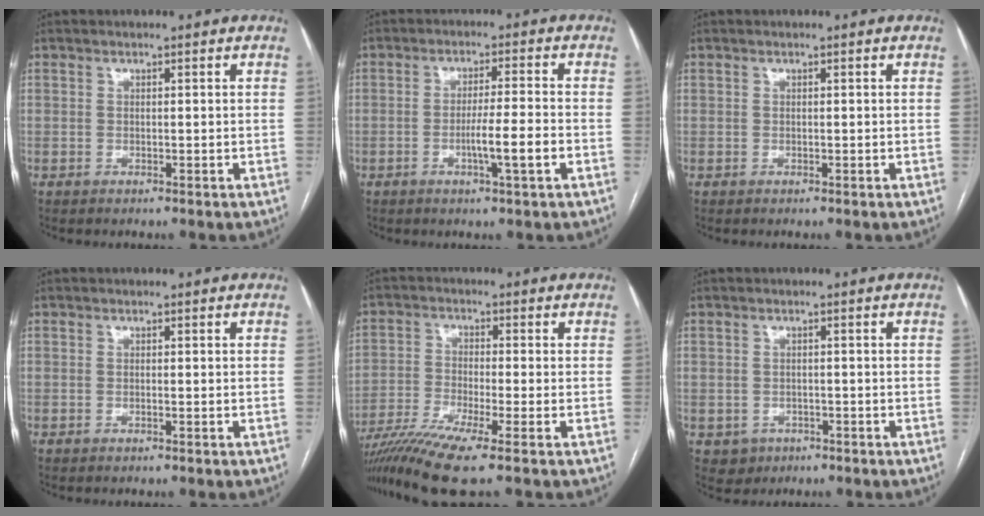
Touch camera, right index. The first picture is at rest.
{"total": 6.0, "force": [-2.0, -0.3, 5.6], "torque": [-0.094, -0.007, -0.034]}
{"total": 0.0}
{"total": 0.0}
{"total": 10.2, "force": [-7.2, -0.7, 7.2], "torque": [-0.132, -0.025, -0.127]}
{"total": 3.0, "force": [-1.3, 2.7, 0.3], "torque": [0.001, 0.008, -0.012]}